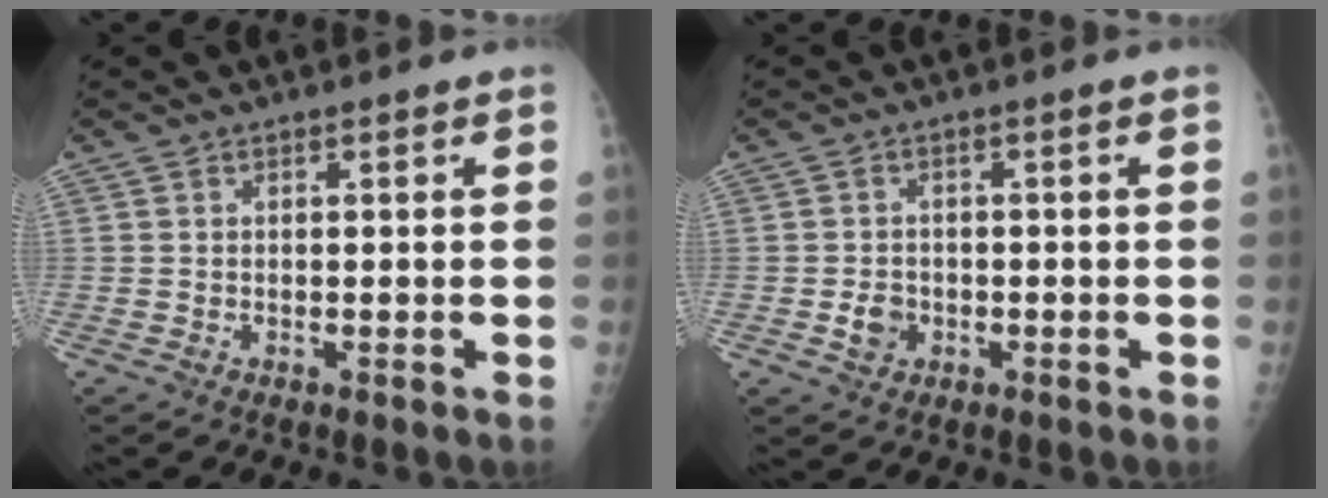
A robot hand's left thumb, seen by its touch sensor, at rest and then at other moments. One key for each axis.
{"total": 3.1, "fx": -1.0, "fy": 2.5, "fz": 1.4, "tx": -0.016, "ty": 0.008, "tz": -0.015}